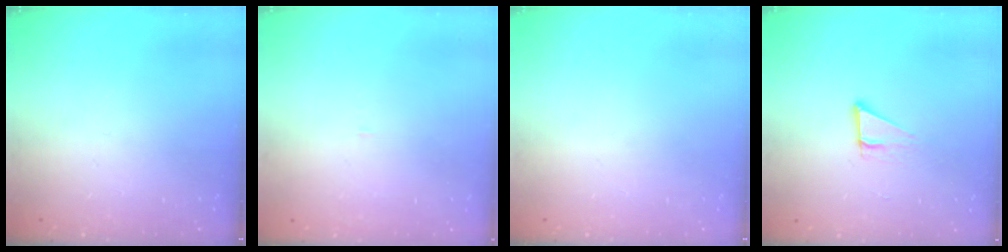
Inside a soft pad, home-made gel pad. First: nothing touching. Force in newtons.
{"total": 3.0, "press": 3.0, "slide": 0.2}
{"total": 0.0}
{"total": 3.7, "press": 3.7, "slide": 0.2}